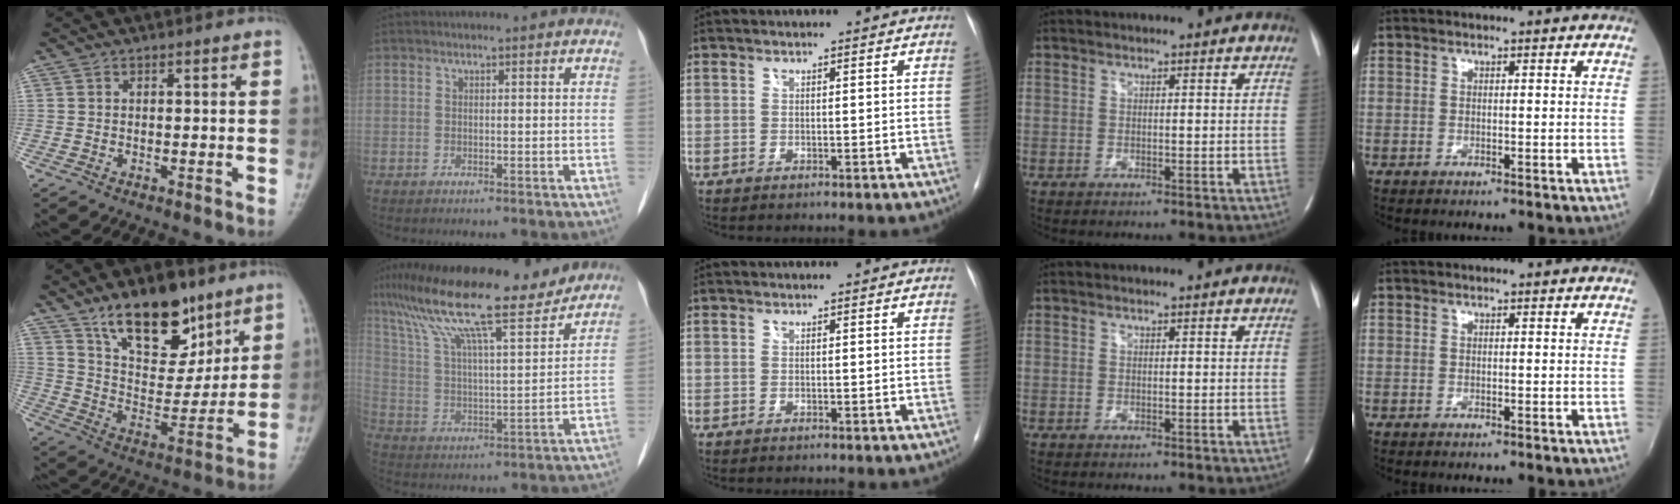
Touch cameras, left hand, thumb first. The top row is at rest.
{"thumb": {"total": 17.7, "force": [11.6, 8.6, 10.2], "torque": [-0.108, -0.072, 0.204]}, "index": {"total": 19.7, "force": [16.1, 2.2, 11.1], "torque": [-0.200, 0.015, 0.271]}}